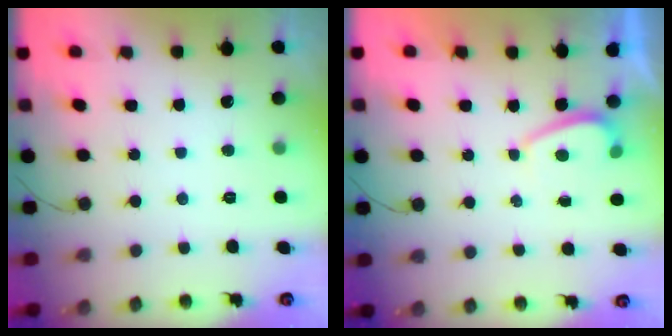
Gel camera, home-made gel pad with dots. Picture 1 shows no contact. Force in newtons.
{"total": 0.6, "press": 0.3, "slide": 0.5}